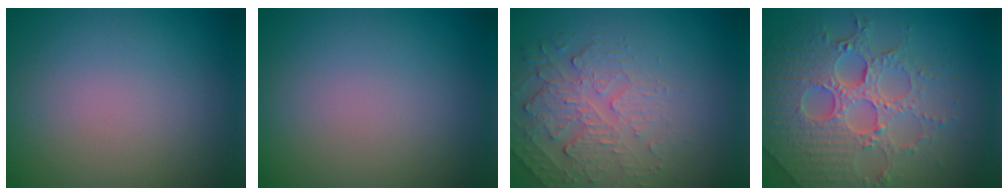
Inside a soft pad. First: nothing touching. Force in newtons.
{"total": 0.0}
{"total": 2.7, "press": 2.1, "slide": 1.7}
{"total": 8.2, "press": 6.0, "slide": 5.6}